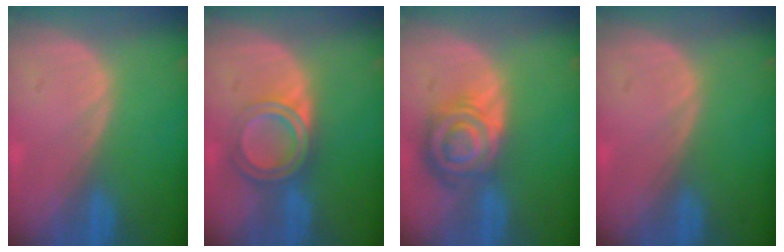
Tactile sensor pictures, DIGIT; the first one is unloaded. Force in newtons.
{"total": 6.3, "press": 5.3, "slide": 3.4}
{"total": 8.6, "press": 7.5, "slide": 4.2}
{"total": 0.0}